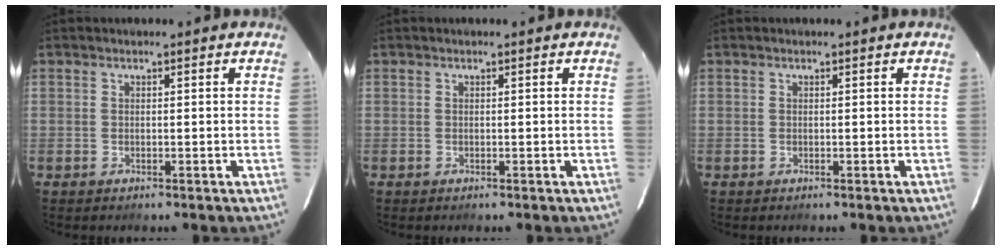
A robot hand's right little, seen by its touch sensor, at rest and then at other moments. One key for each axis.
{"total": 0.0}
{"total": 0.0}